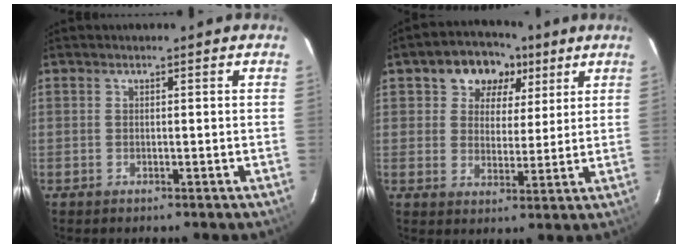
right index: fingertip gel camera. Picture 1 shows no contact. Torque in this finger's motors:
{"motor_torque": [0.20, 0.15, 0.26, 0.06]}